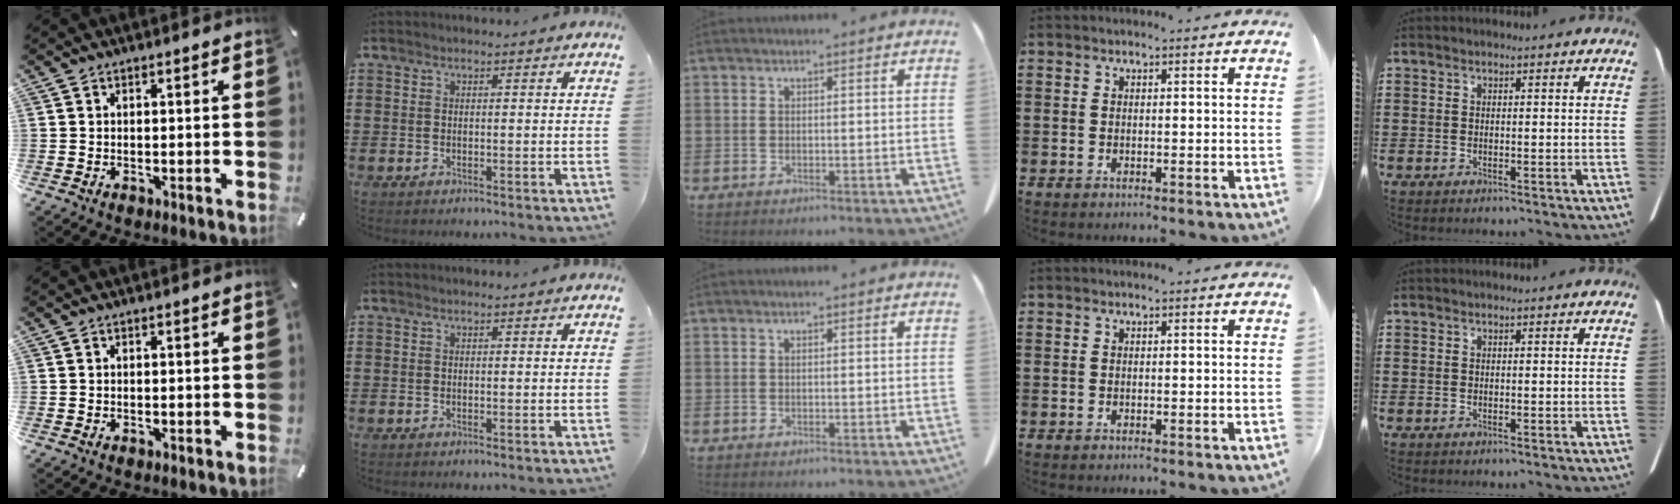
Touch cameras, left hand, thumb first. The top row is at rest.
{}